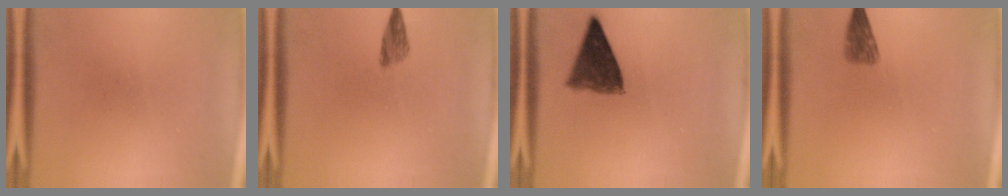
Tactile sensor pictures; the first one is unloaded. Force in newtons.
{"total": 2.1}
{"total": 8.0}
{"total": 2.5}